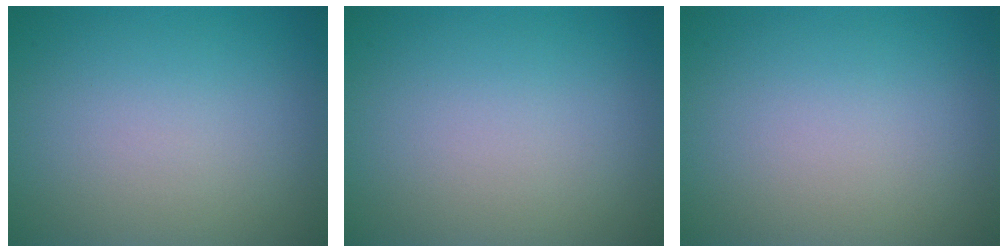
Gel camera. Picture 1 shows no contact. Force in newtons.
{"total": 0.0}
{"total": 0.0}